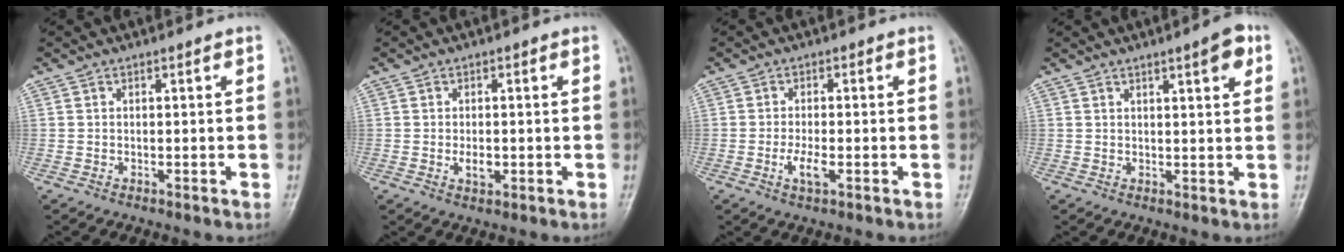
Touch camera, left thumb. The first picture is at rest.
{"total": 2.8, "force": [-0.5, 1.7, 2.1], "torque": [-0.028, -0.002, -0.007]}
{"total": 3.6, "force": [-1.2, 1.5, 3.1], "torque": [-0.060, 0.000, -0.024]}
{"total": 4.9, "force": [2.6, 1.1, 4.0], "torque": [-0.045, -0.009, 0.033]}